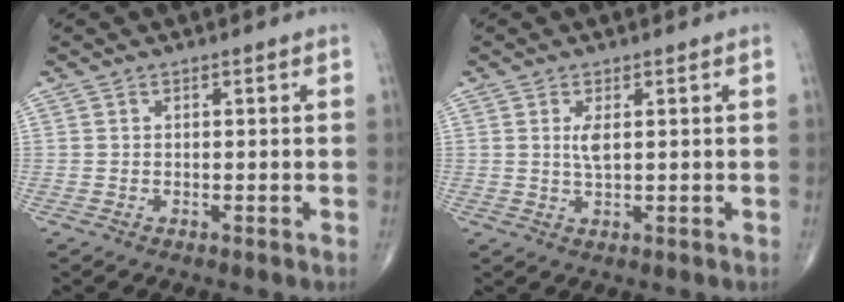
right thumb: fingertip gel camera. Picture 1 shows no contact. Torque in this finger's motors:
{"motor_torque": [0.61, 0.48, 0.22, 0.14, 0.00]}